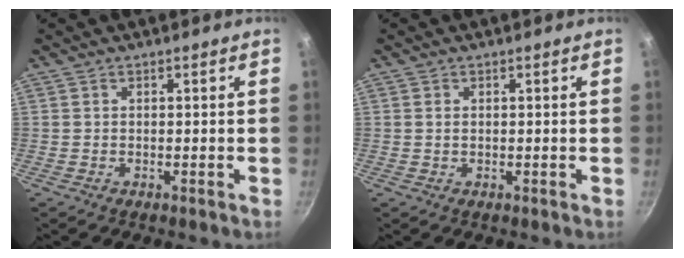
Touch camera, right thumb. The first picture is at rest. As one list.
[{"total": 0.8, "force": [0.2, 0.6, 0.5], "torque": [-0.009, 0.002, 0.004]}]